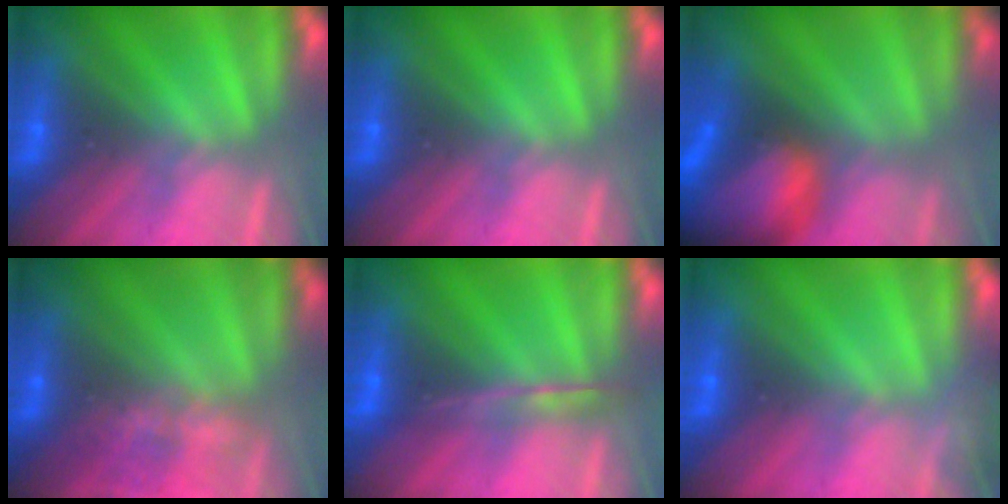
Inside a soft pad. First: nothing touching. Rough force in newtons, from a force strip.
{"total": 0.0}
{"total": 7.7}
{"total": 9.3}
{"total": 5.0}
{"total": 4.7}